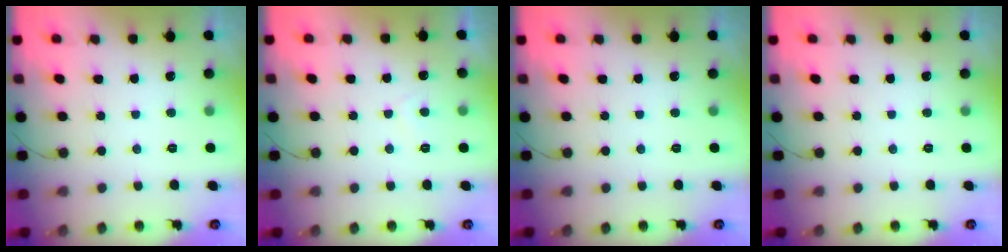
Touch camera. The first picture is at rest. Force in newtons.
{"total": 1.3, "press": 1.2, "slide": 0.4}
{"total": 0.0}
{"total": 0.0}